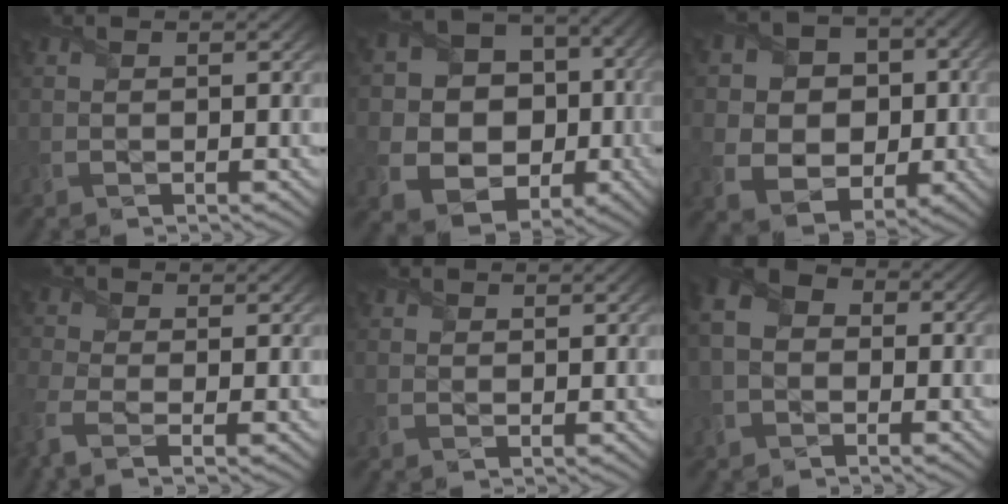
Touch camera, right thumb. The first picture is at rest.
{"total": 14.6, "force": [-1.6, 12.4, 7.5], "torque": [-0.180, -0.025, -0.022]}
{"total": 10.1, "force": [0.1, 8.7, 5.2], "torque": [-0.130, -0.009, -0.015]}
{"total": 4.9, "force": [-2.1, 2.2, 3.8], "torque": [-0.108, -0.012, -0.054]}
{"total": 0.9, "force": [0.5, 0.8, 0.2], "torque": [-0.008, -0.002, 0.009]}
{"total": 7.4, "force": [-0.8, 5.8, 4.5], "torque": [-0.113, 0.006, -0.027]}